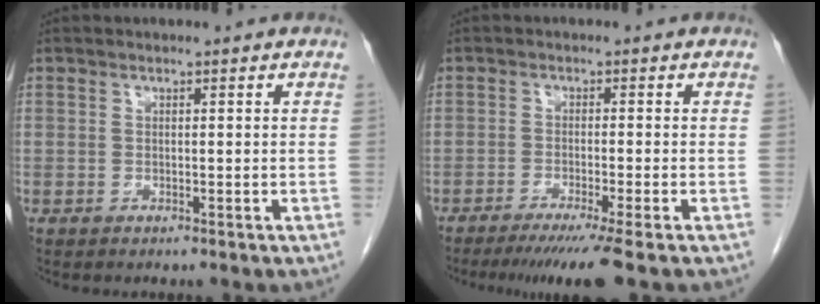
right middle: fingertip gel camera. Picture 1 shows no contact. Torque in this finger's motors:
{"motor_torque": [0.63, -0.43, 0.12, 0.03]}